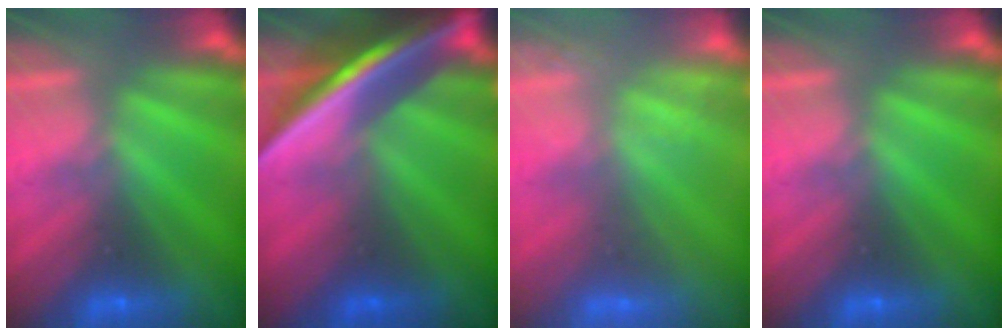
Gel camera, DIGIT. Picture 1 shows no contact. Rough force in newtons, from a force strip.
{"total": 7.6}
{"total": 2.0}
{"total": 0.0}